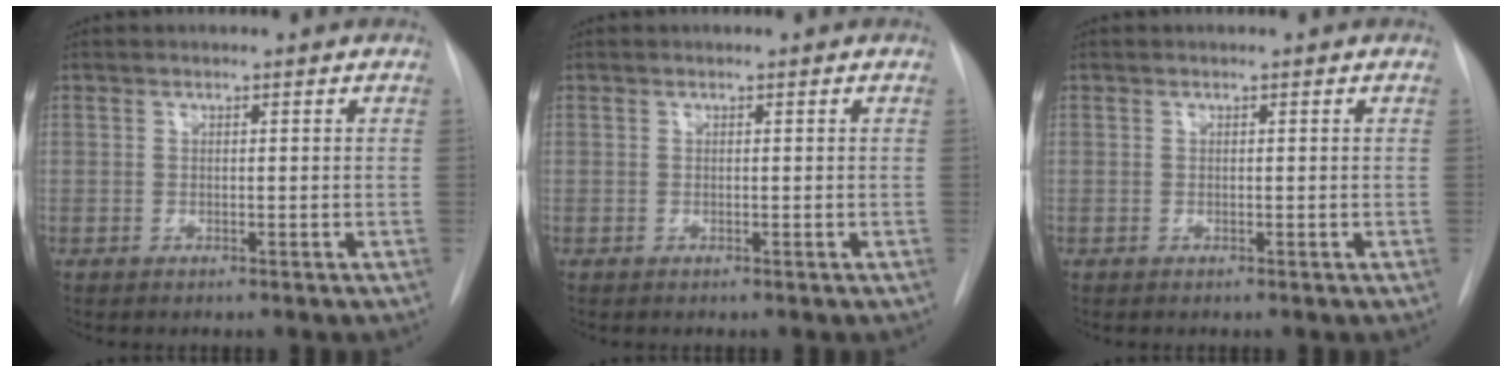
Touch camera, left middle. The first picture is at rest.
{"total": 0.0}
{"total": 0.0}